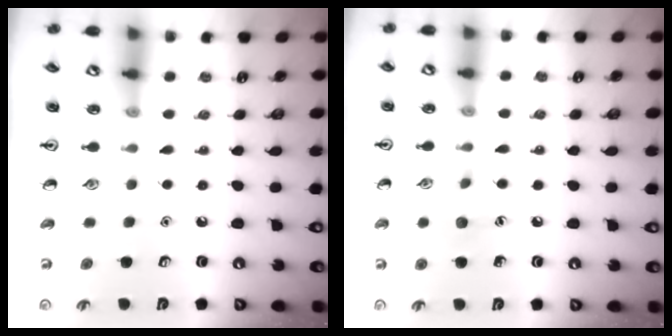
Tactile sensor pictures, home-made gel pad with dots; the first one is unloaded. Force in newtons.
{"total": 5.7, "press": 5.4, "slide": 1.8}